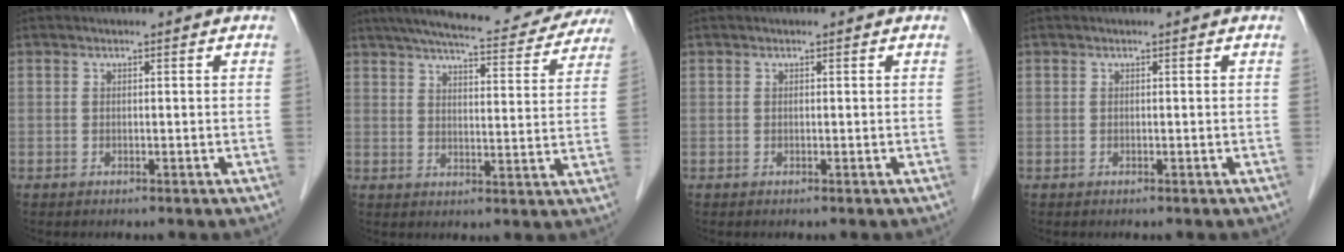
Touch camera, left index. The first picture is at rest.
{"total": 20.9, "force": [18.7, 3.3, 8.8], "torque": [-0.137, -0.001, 0.233]}
{"total": 0.0}
{"total": 0.0}